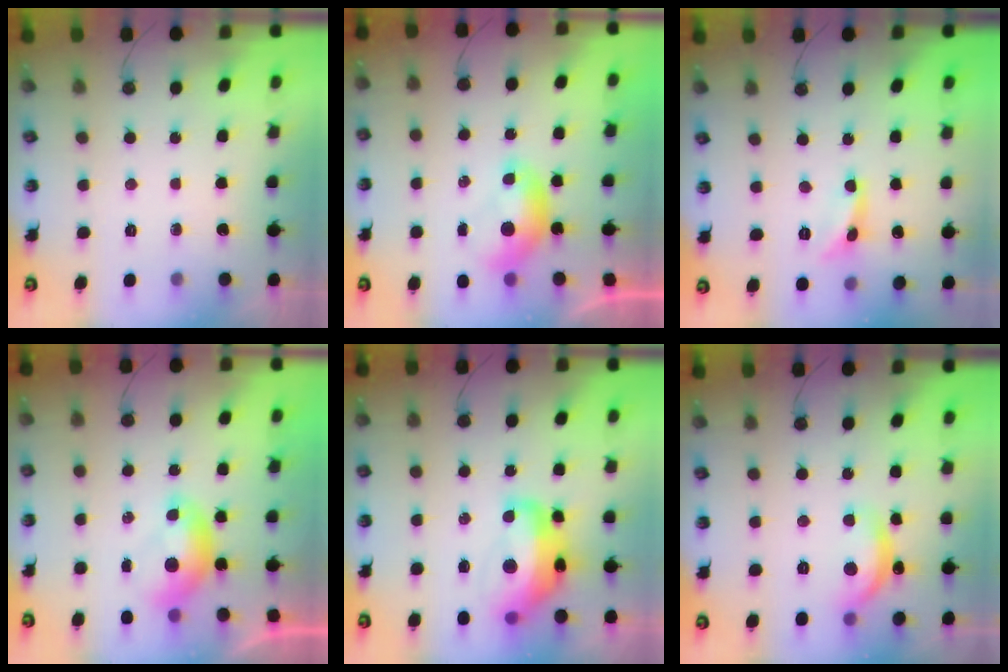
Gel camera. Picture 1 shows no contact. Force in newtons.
{"total": 0.0}
{"total": 1.1, "press": 1.0, "slide": 0.4}
{"total": 0.0}
{"total": 7.9, "press": 7.9, "slide": 1.1}
{"total": 6.2, "press": 6.2, "slide": 0.6}